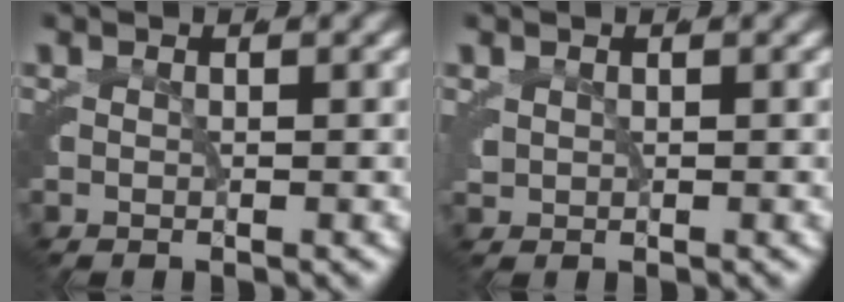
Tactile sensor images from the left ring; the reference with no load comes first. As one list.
[{"total": 1.1, "force": [0.9, 0.3, 0.5], "torque": [-0.021, -0.003, 0.022]}]